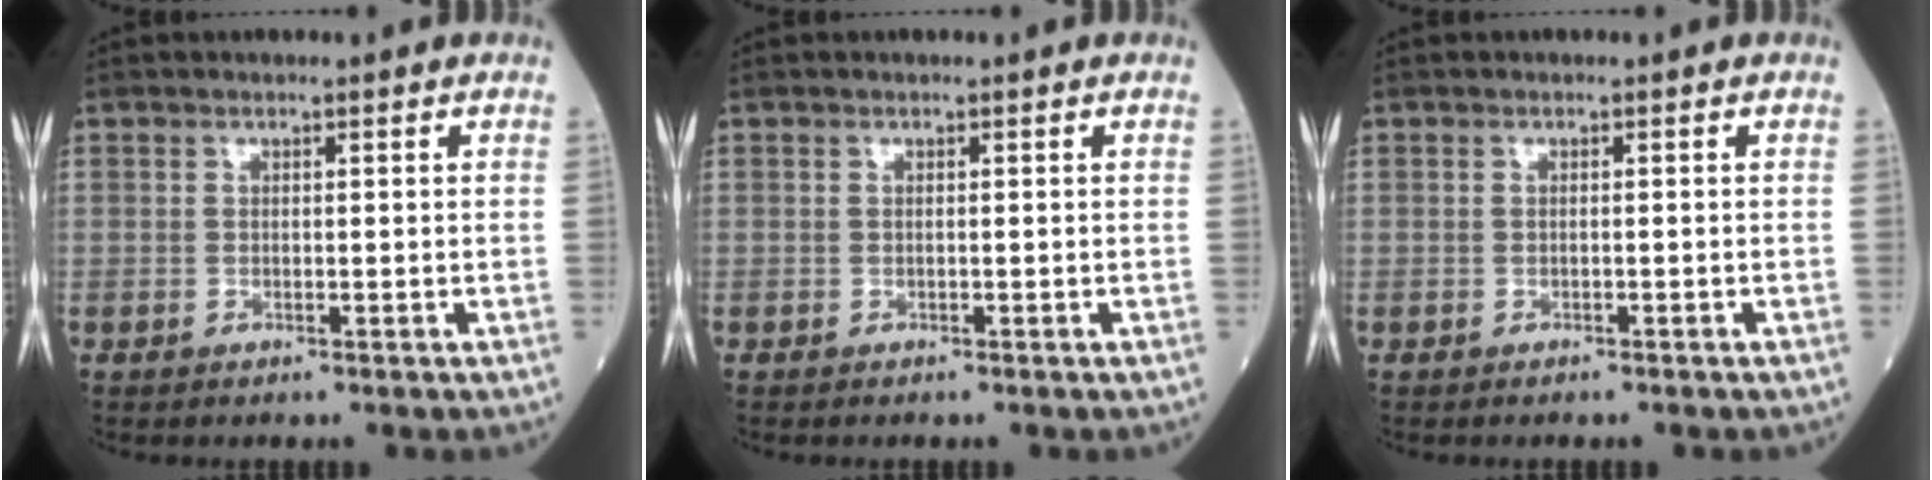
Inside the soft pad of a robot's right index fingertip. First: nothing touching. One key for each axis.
{"total": 0.0}
{"total": 0.7, "fx": -0.6, "fy": 0.1, "fz": 0.3, "tx": -0.008, "ty": -0.001, "tz": -0.008}